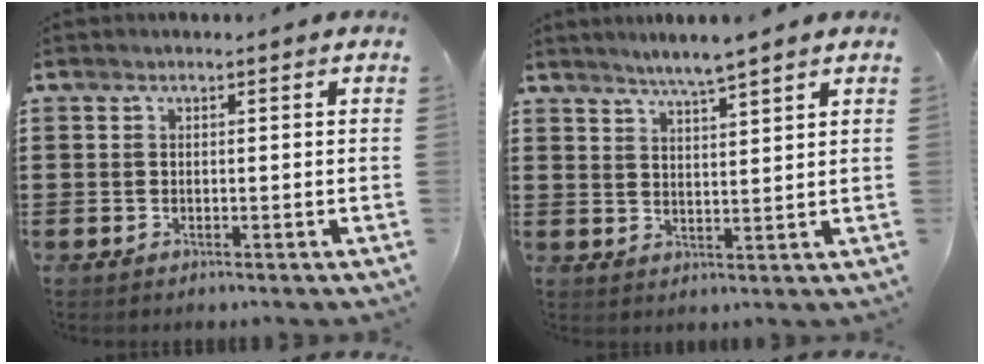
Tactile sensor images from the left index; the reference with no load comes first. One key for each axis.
{"total": 3.8, "fx": 3.5, "fy": -0.7, "fz": 1.3, "tx": -0.035, "ty": -0.011, "tz": 0.061}